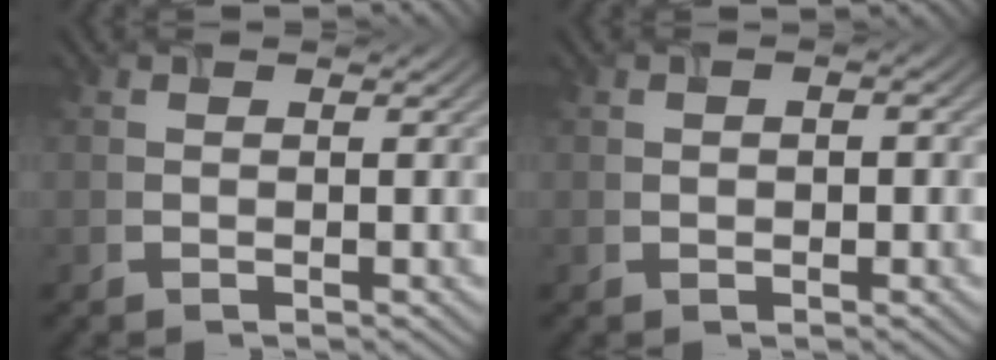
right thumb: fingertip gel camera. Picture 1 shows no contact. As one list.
[{"total": 1.3, "force": [-0.2, 0.9, 0.9], "torque": [-0.009, 0.003, 0.001]}]